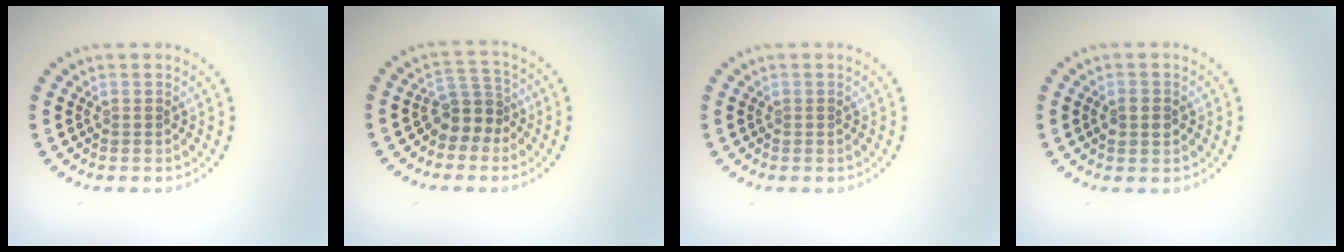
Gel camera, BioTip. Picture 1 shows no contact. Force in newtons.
{"total": 2.9, "press": 2.3, "slide": 1.8}
{"total": 0.0}
{"total": 2.0, "press": 2.0, "slide": 0.1}